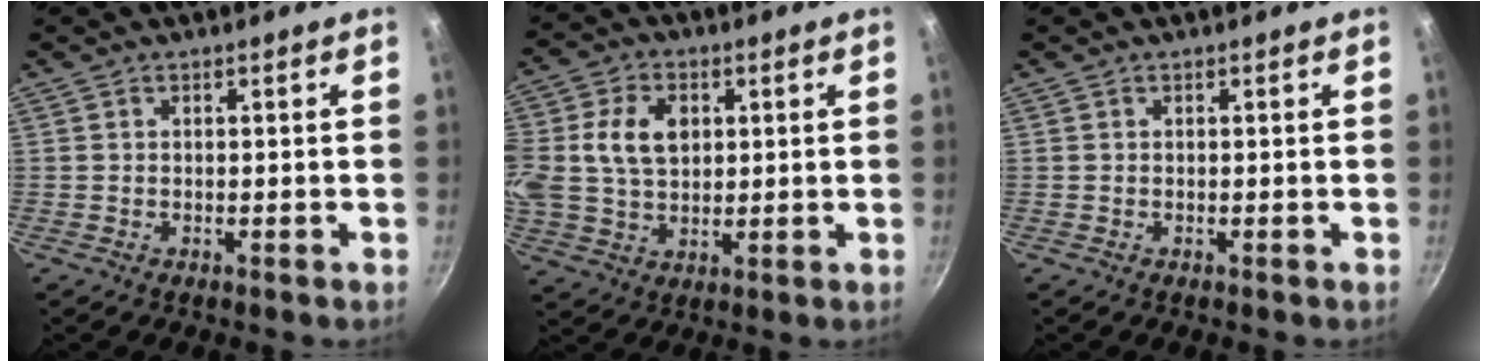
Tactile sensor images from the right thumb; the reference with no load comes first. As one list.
[{"total": 14.3, "force": [2.7, 10.5, 9.4], "torque": [-0.189, 0.021, 0.048]}, {"total": 0.0}]